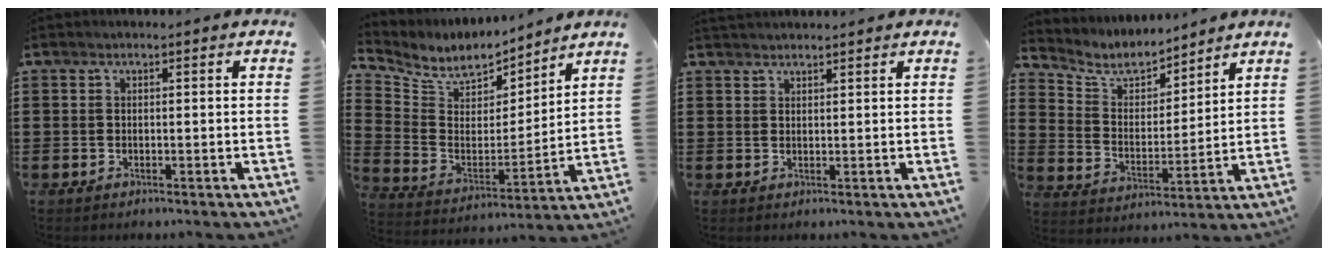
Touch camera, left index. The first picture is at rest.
{"total": 6.9, "force": [5.9, 3.1, 1.8], "torque": [-0.074, -0.039, 0.104]}
{"total": 1.4, "force": [1.4, 0.1, 0.1], "torque": [-0.006, 0.001, 0.027]}
{"total": 6.6, "force": [5.8, 2.3, 2.2], "torque": [-0.076, -0.031, 0.100]}